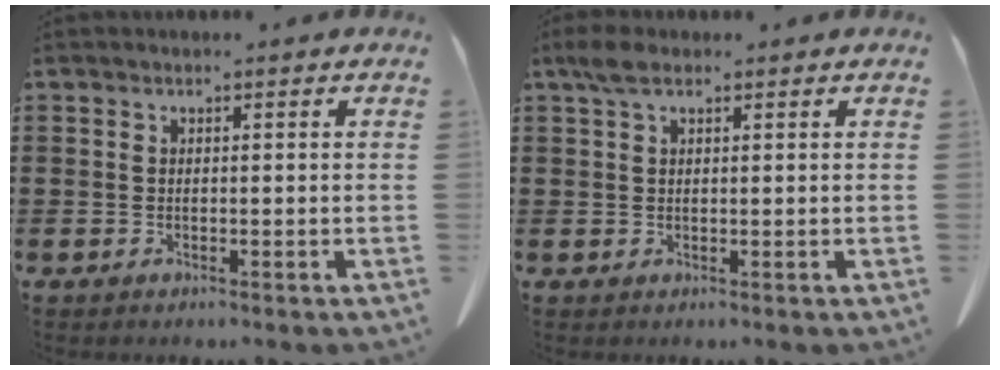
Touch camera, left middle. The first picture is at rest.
{"total": 2.6, "force": [1.4, 1.2, 1.9], "torque": [-0.042, 0.005, 0.025]}